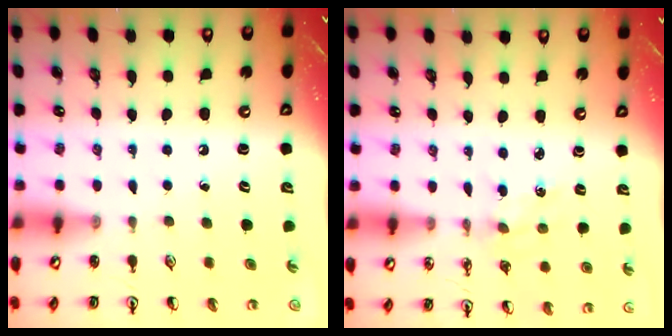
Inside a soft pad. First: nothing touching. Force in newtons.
{"total": 2.6, "press": 2.6, "slide": 0.3}